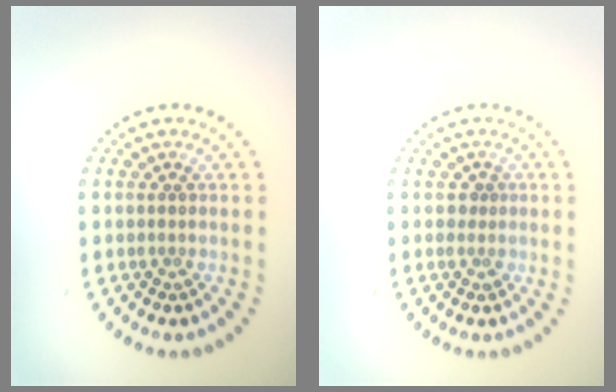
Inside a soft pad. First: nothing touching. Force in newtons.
{"total": 1.0, "press": 0.8, "slide": 0.6}